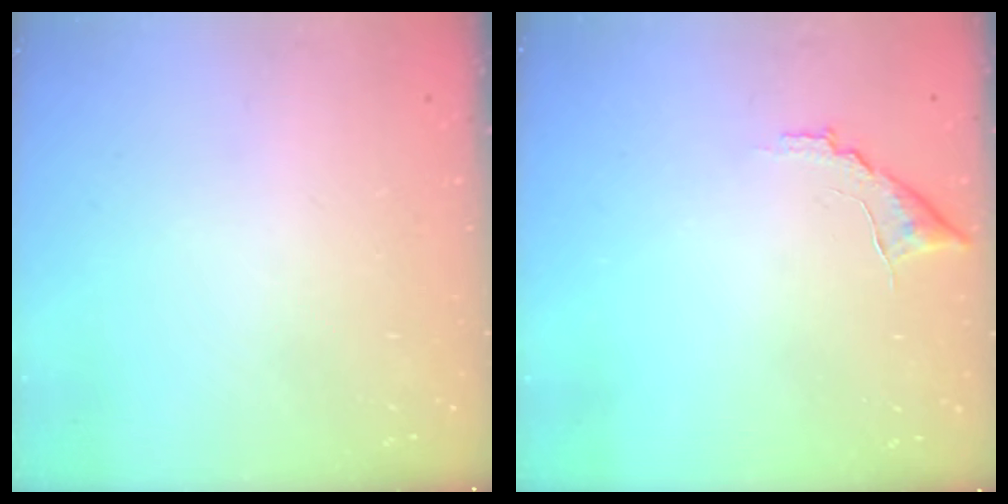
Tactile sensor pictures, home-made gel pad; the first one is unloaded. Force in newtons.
{"total": 7.2, "press": 7.2, "slide": 0.3}